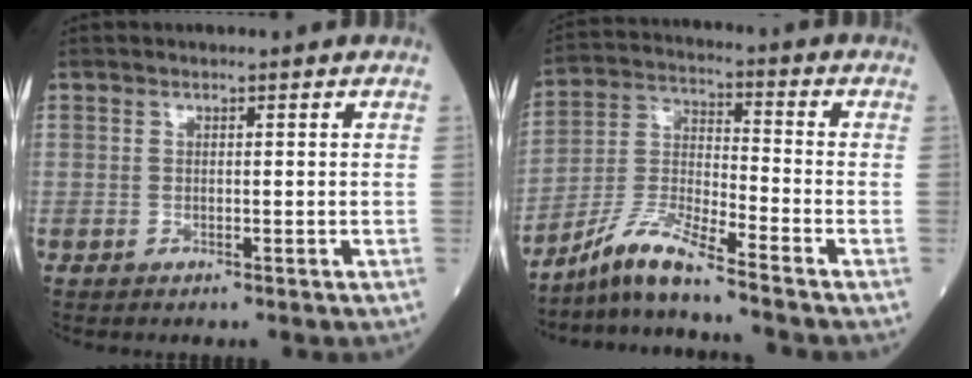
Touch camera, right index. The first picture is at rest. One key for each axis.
{"total": 7.9, "fx": -6.8, "fy": -1.0, "fz": 3.7, "tx": -0.086, "ty": -0.013, "tz": -0.134}